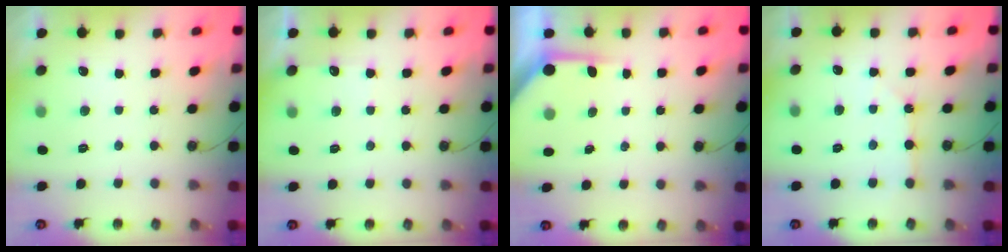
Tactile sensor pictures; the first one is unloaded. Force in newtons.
{"total": 3.8, "press": 3.8, "slide": 0.6}
{"total": 4.0, "press": 3.9, "slide": 0.3}
{"total": 2.2, "press": 2.2, "slide": 0.4}